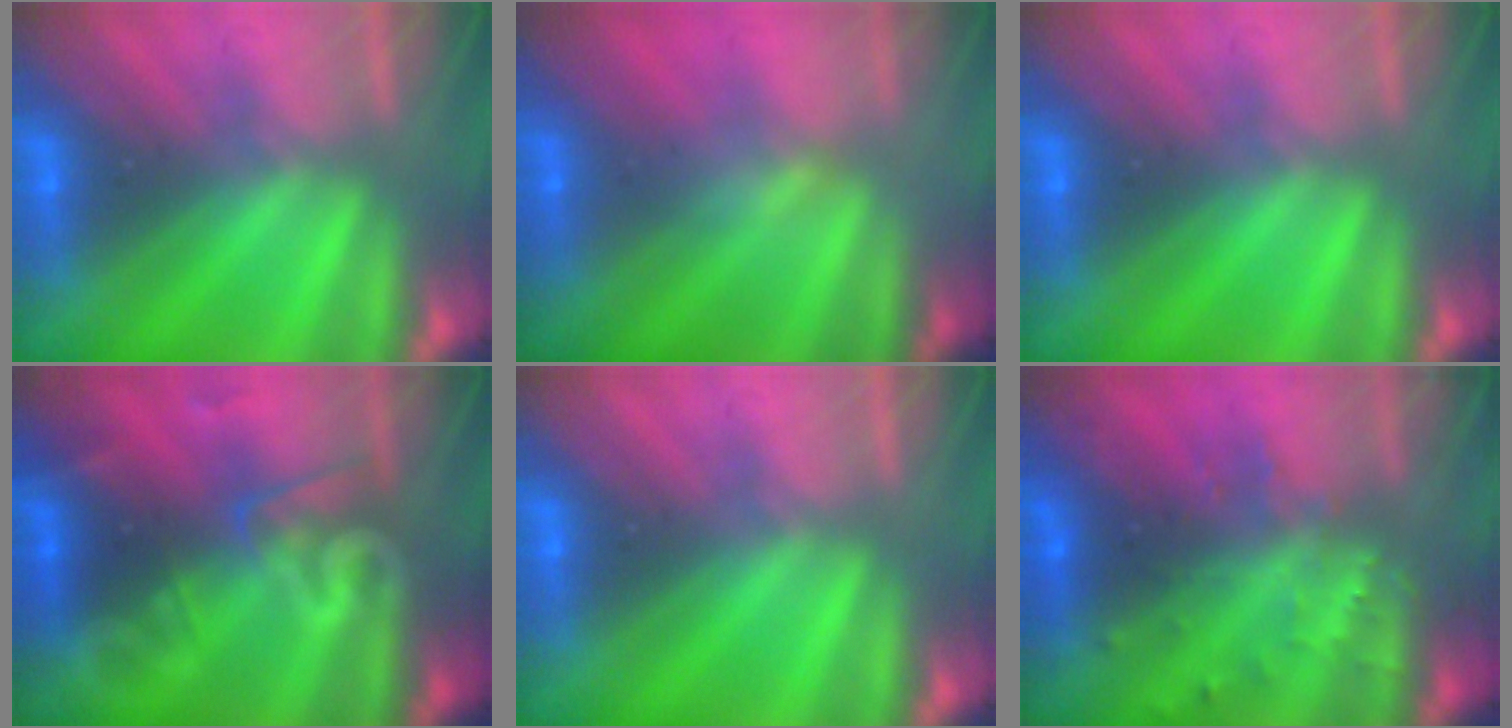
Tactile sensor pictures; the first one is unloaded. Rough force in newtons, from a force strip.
{"total": 2.4}
{"total": 0.0}
{"total": 2.8}
{"total": 0.0}
{"total": 3.4}